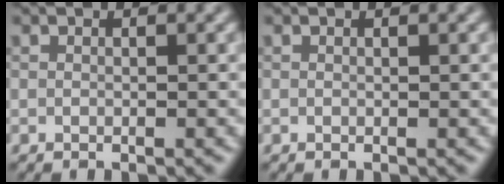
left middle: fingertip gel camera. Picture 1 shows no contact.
{"total": 0.0}